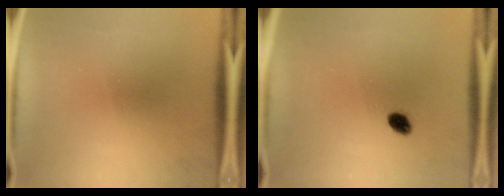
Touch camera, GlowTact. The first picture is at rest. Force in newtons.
{"total": 2.4}